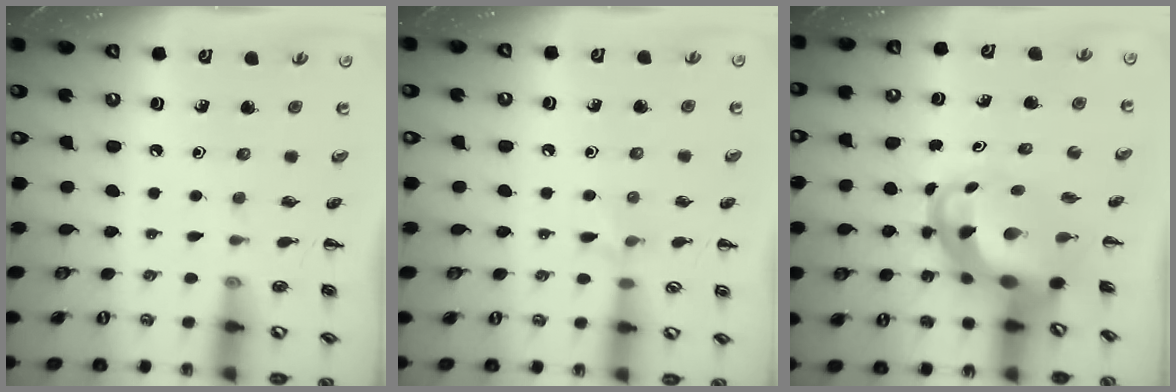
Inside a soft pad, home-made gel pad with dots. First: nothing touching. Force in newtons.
{"total": 6.4, "press": 5.9, "slide": 2.4}
{"total": 7.1, "press": 6.8, "slide": 1.9}